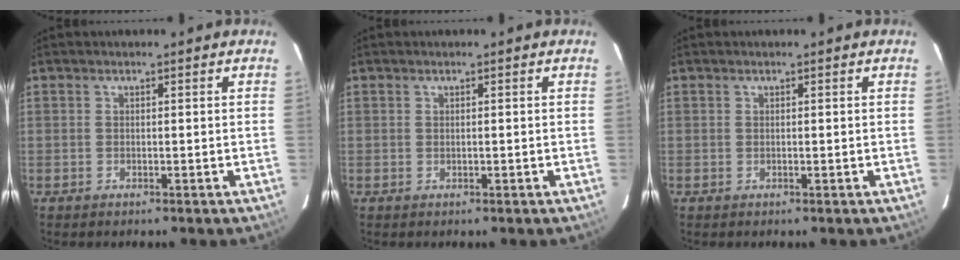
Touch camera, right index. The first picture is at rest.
{"total": 0.0}
{"total": 0.0}